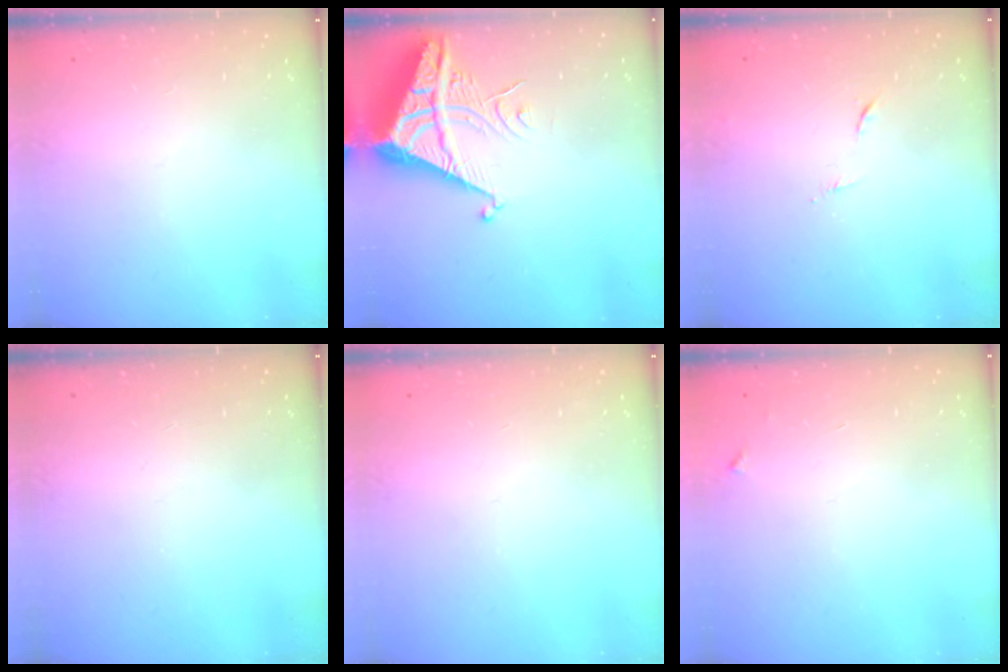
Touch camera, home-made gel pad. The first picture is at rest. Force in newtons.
{"total": 8.3, "press": 8.2, "slide": 1.0}
{"total": 5.4, "press": 5.3, "slide": 0.7}
{"total": 0.0}
{"total": 0.0}
{"total": 3.3, "press": 3.3, "slide": 0.4}